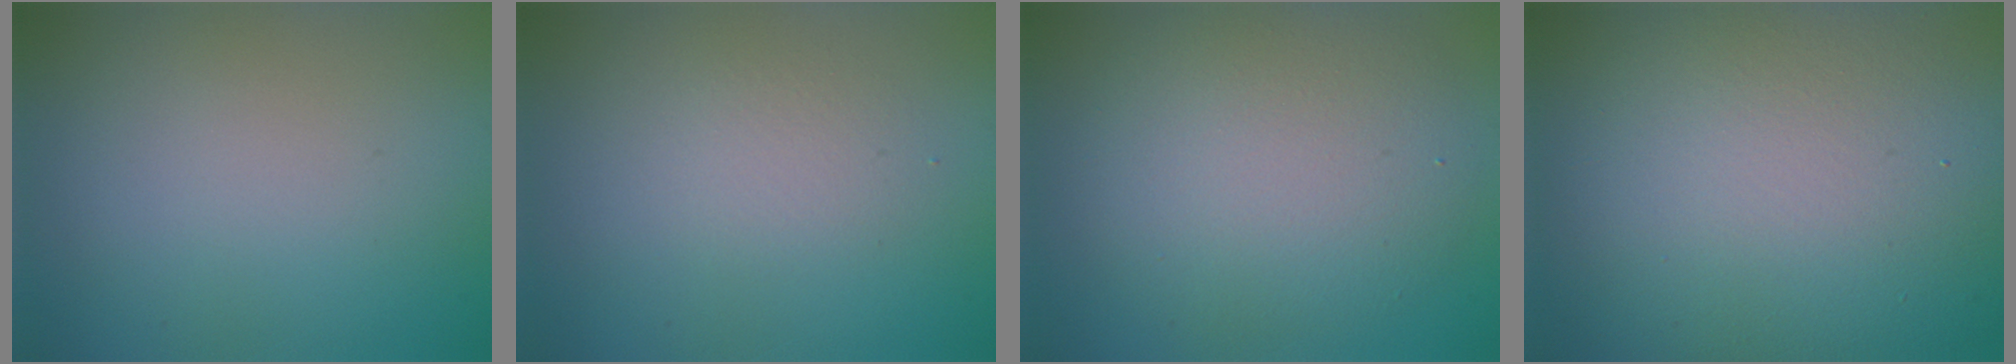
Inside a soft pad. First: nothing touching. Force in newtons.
{"total": 1.7, "press": 1.7, "slide": 0.1}
{"total": 6.1, "press": 6.1, "slide": 0.1}
{"total": 18.7, "press": 18.7, "slide": 0.8}